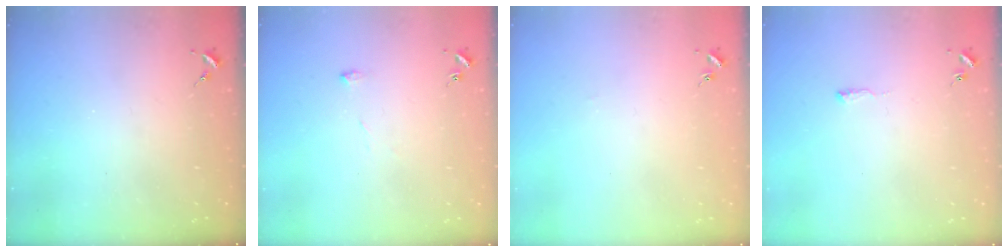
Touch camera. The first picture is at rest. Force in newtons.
{"total": 5.8, "press": 5.8, "slide": 0.3}
{"total": 1.1, "press": 1.1, "slide": 0.2}
{"total": 4.1, "press": 4.1, "slide": 0.5}